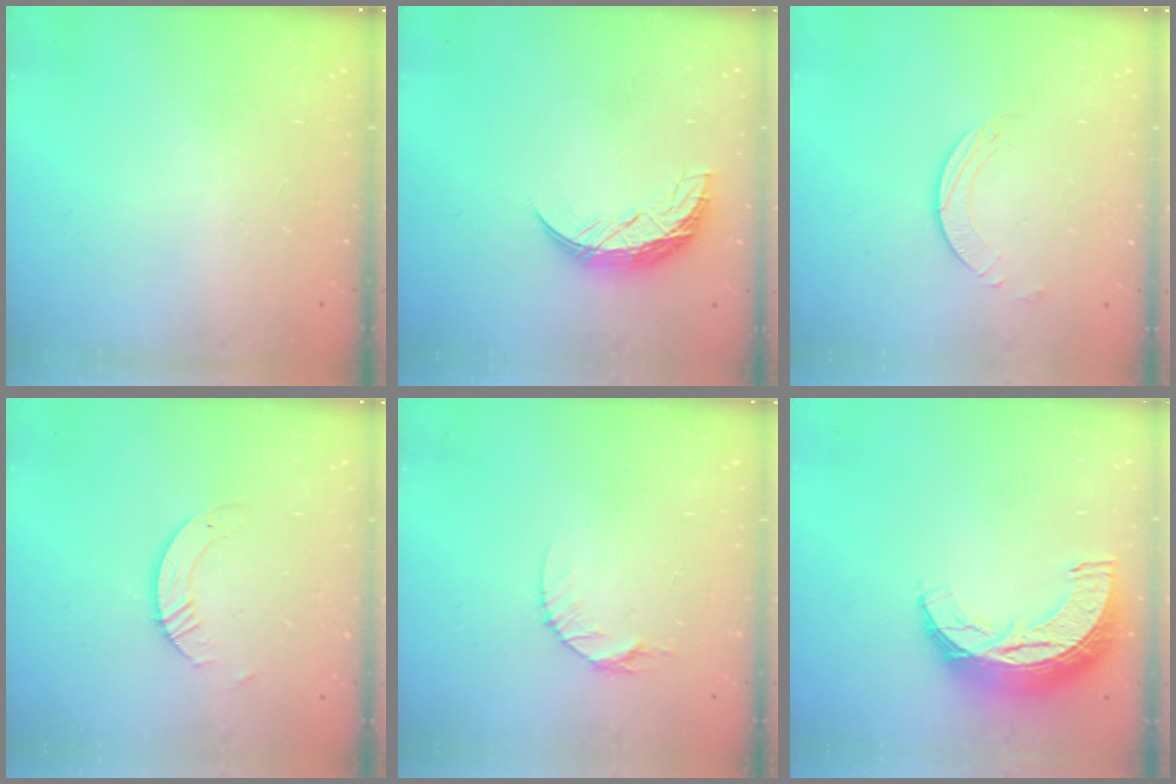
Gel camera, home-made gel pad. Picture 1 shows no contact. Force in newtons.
{"total": 10.0, "press": 10.0, "slide": 0.6}
{"total": 2.0, "press": 1.9, "slide": 0.3}
{"total": 3.7, "press": 3.7, "slide": 0.3}
{"total": 5.3, "press": 5.2, "slide": 0.5}
{"total": 12.7, "press": 12.7, "slide": 0.8}